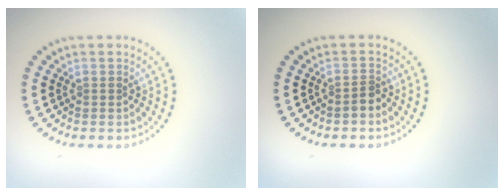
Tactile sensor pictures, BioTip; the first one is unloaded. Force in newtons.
{"total": 1.5, "press": 1.2, "slide": 0.9}